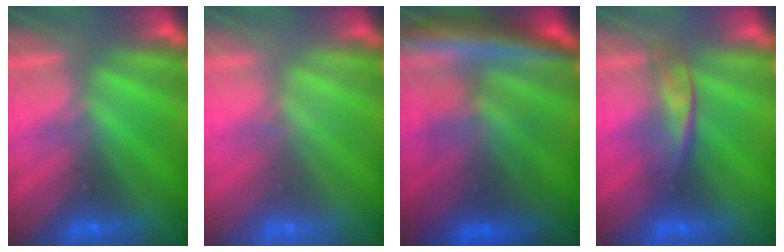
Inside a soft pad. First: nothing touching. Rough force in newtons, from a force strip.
{"total": 1.9}
{"total": 5.6}
{"total": 2.2}